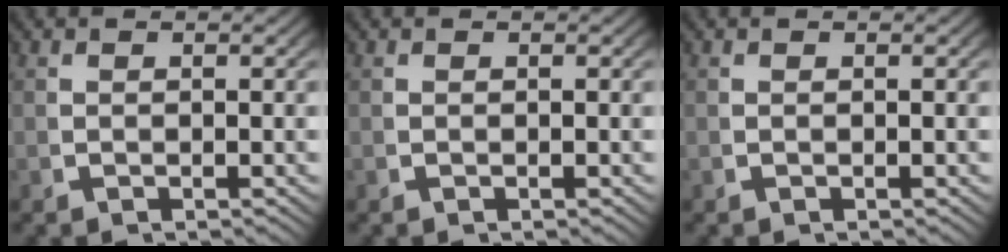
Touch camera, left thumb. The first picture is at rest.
{"total": 0.0}
{"total": 0.0}